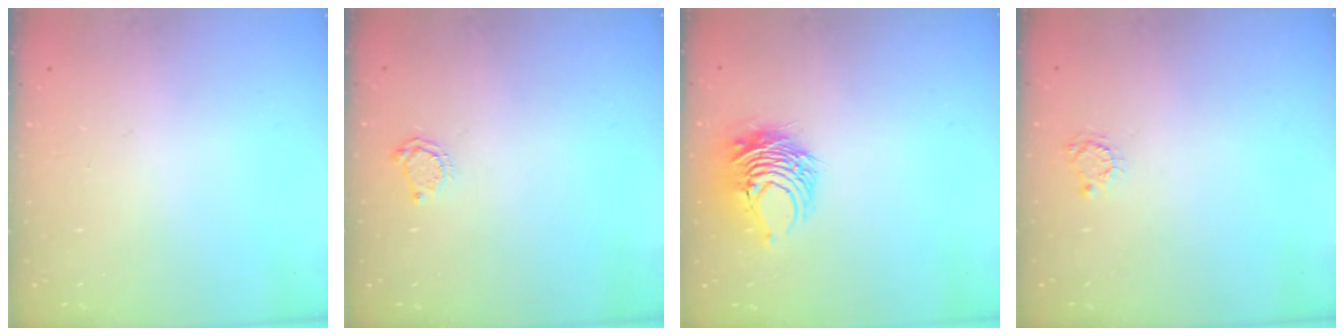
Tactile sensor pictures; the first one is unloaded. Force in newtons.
{"total": 4.4, "press": 4.3, "slide": 0.5}
{"total": 9.8, "press": 9.7, "slide": 0.9}
{"total": 3.8, "press": 3.8, "slide": 0.5}